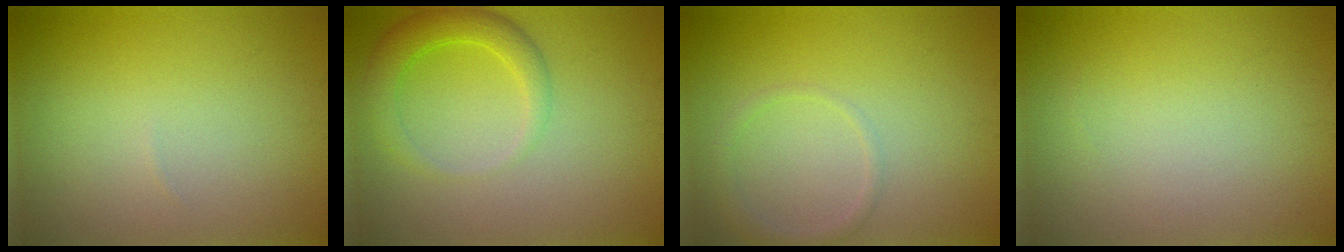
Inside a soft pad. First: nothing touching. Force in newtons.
{"total": 3.3, "press": 3.3, "slide": 0.2}
{"total": 1.4, "press": 1.4, "slide": 0.1}
{"total": 0.0}